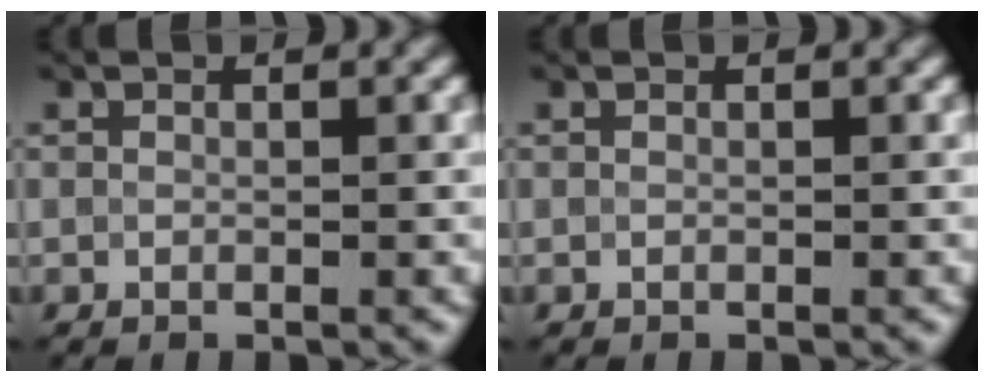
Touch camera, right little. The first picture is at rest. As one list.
[{"total": 0.0}]